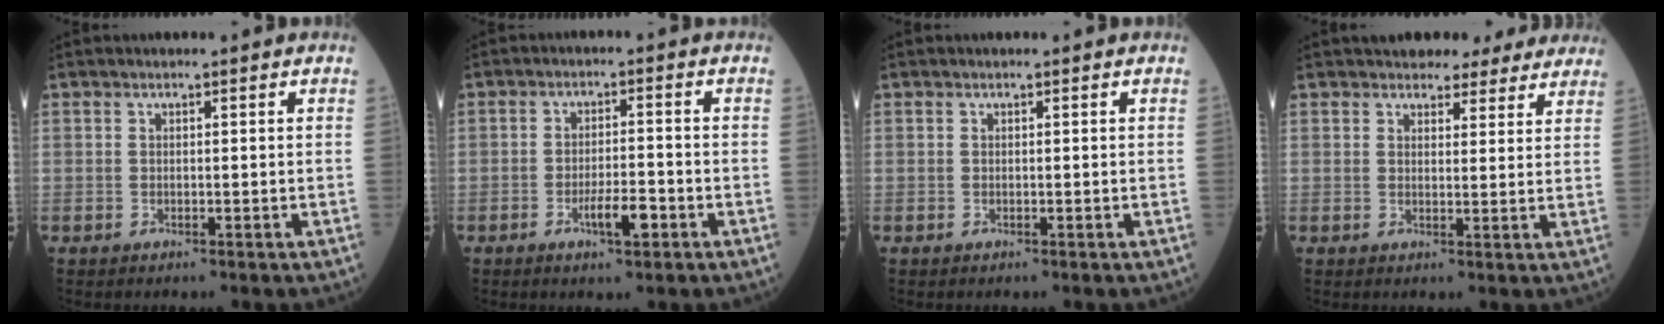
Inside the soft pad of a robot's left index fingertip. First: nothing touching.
{"total": 4.6, "force": [-2.2, 1.0, 3.9], "torque": [-0.070, 0.001, -0.037]}
{"total": 0.0}
{"total": 8.8, "force": [7.8, 3.4, 2.1], "torque": [-0.006, 0.012, 0.080]}